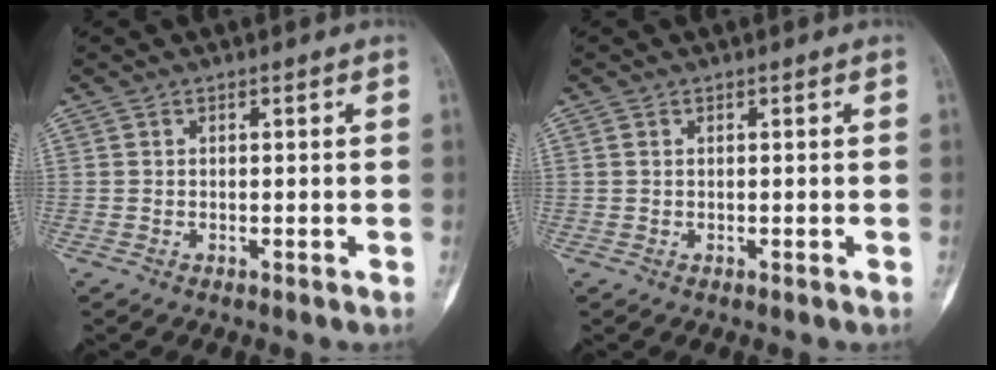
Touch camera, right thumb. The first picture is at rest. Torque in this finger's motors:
{"motor_torque": [-0.12, -0.23, 0.41, -0.06, 0.10]}